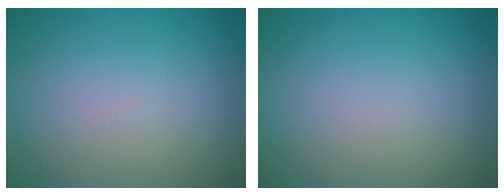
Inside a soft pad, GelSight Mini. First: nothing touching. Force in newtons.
{"total": 0.0}